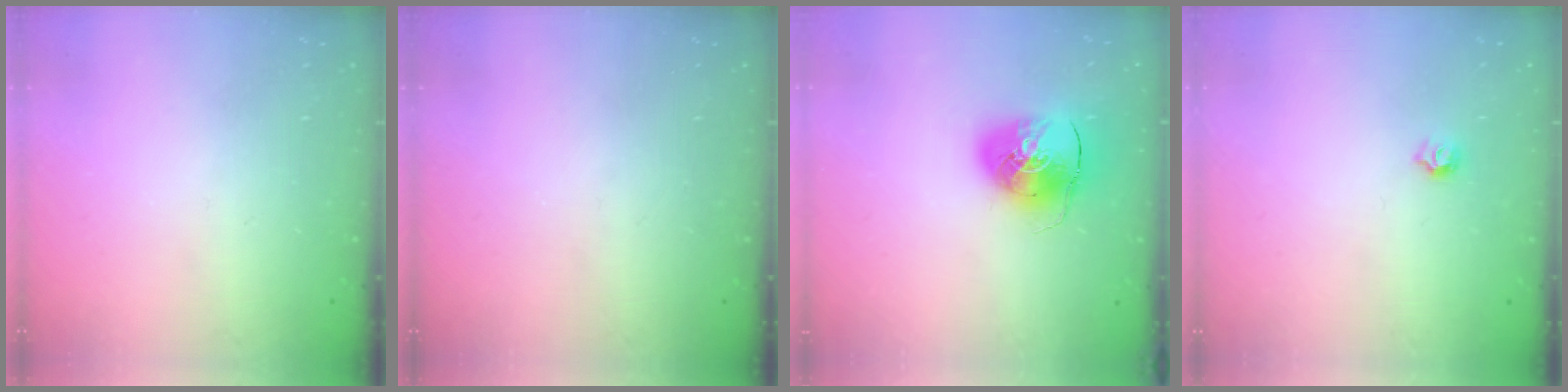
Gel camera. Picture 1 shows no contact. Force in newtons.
{"total": 0.0}
{"total": 10.4, "press": 10.3, "slide": 1.8}
{"total": 4.7, "press": 4.6, "slide": 0.5}